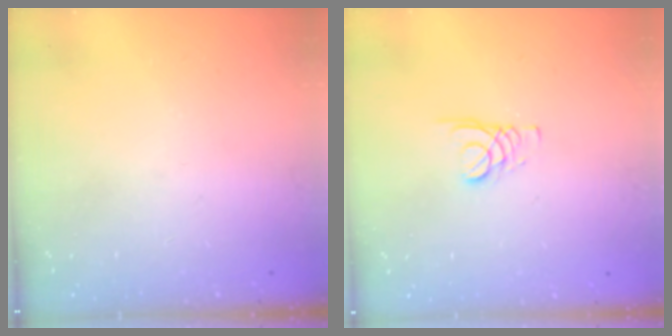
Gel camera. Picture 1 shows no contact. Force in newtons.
{"total": 1.8, "press": 1.8, "slide": 0.2}